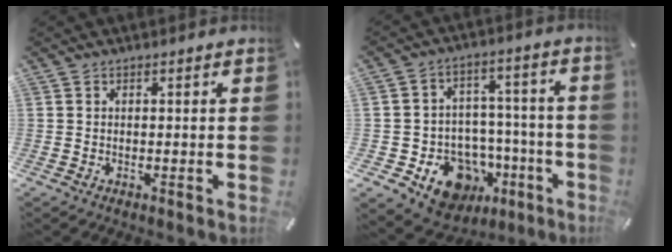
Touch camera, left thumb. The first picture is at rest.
{"total": 13.2, "force": [-6.5, 10.3, 5.2], "torque": [-0.051, 0.035, -0.097]}